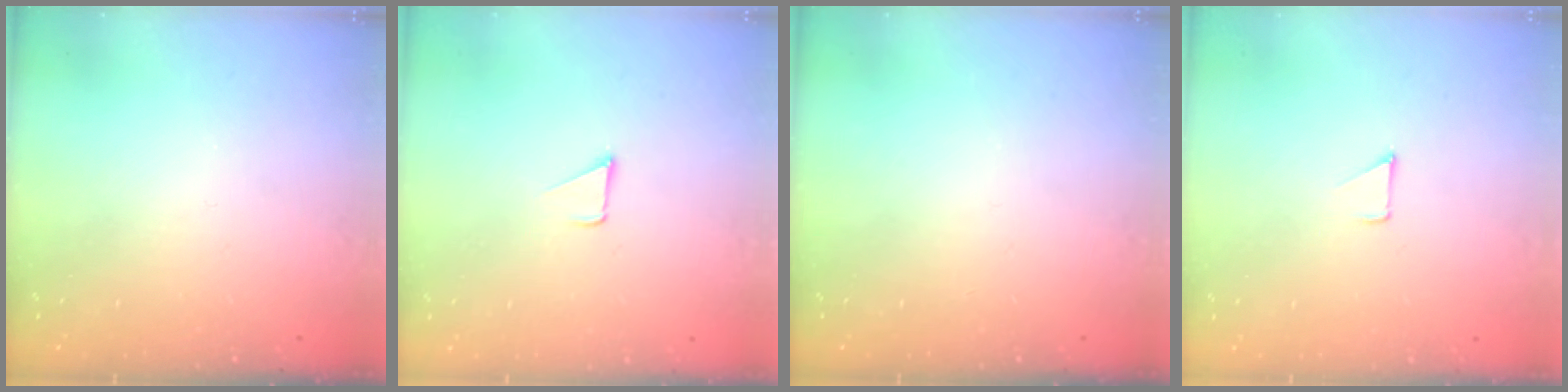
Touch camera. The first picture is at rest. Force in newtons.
{"total": 1.8, "press": 1.7, "slide": 0.1}
{"total": 0.0}
{"total": 3.3, "press": 3.3, "slide": 0.3}